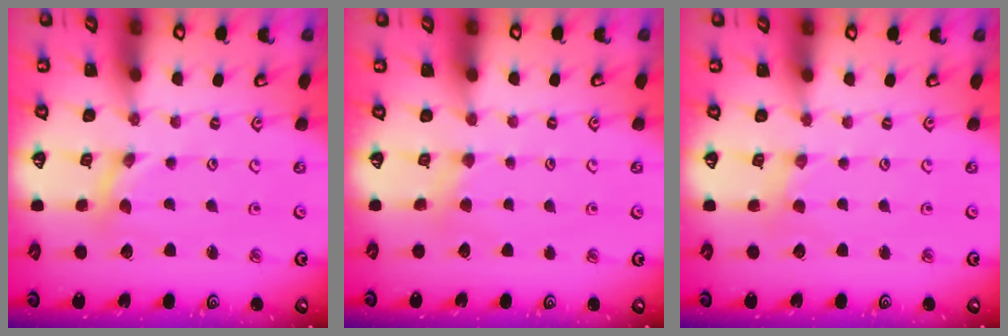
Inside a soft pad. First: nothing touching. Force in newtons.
{"total": 3.0, "press": 2.9, "slide": 0.5}
{"total": 0.5, "press": 0.5, "slide": 0.1}